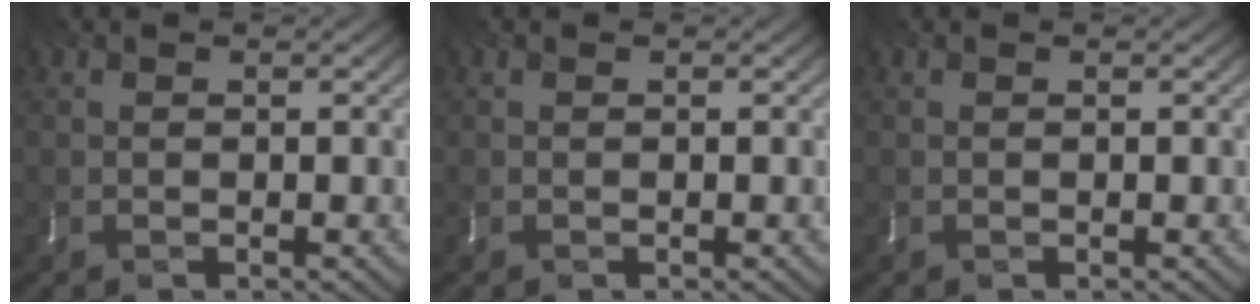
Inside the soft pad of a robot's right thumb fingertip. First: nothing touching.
{"total": 0.0}
{"total": 0.0}